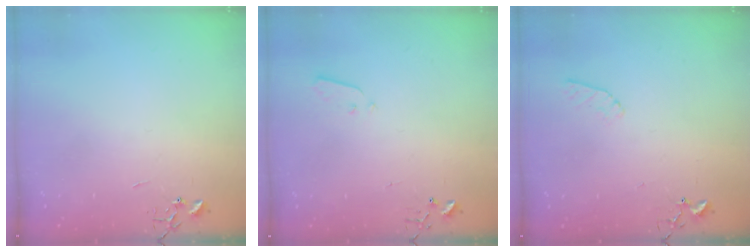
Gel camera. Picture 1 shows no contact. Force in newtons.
{"total": 3.2, "press": 3.2, "slide": 0.1}
{"total": 6.6, "press": 6.5, "slide": 0.7}